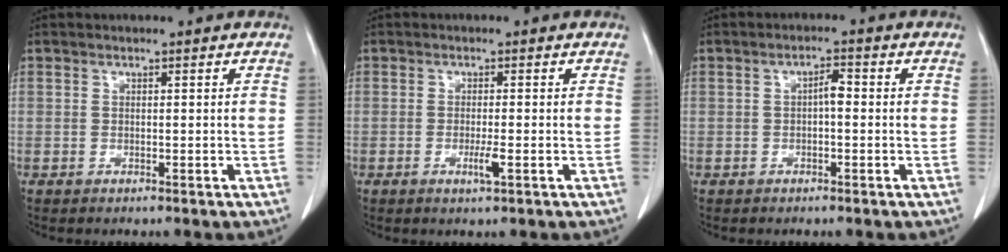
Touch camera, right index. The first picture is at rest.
{"total": 2.2, "force": [-0.8, 0.0, 2.1], "torque": [-0.039, -0.005, -0.013]}
{"total": 2.2, "force": [-0.1, 0.7, 2.1], "torque": [-0.033, 0.006, -0.003]}